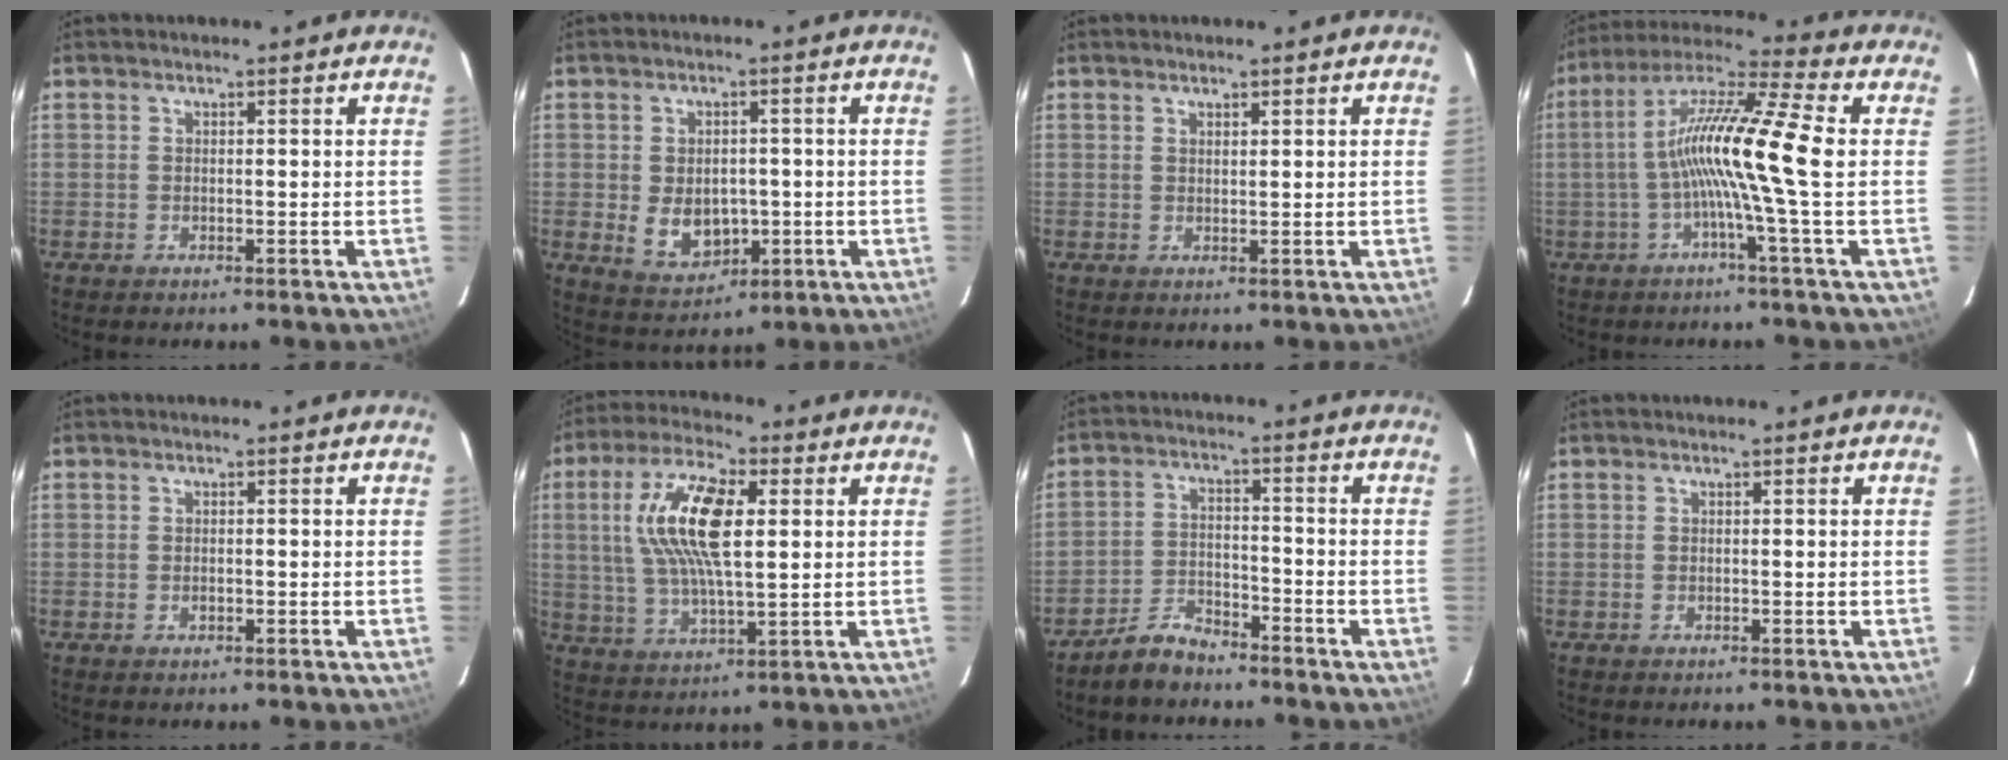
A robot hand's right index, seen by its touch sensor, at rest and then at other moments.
{"total": 8.0, "force": [-1.4, 5.8, 5.3], "torque": [-0.107, -0.010, -0.002]}
{"total": 0.9, "force": [0.8, 0.2, 0.4], "torque": [-0.007, 0.001, 0.014]}
{"total": 13.4, "force": [-1.1, -1.0, 13.3], "torque": [-0.254, 0.018, -0.028]}
{"total": 0.9, "force": [-0.3, 0.6, 0.5], "torque": [-0.009, 0.000, -0.003]}
{"total": 15.0, "force": [3.4, 5.6, 13.6], "torque": [-0.263, 0.015, 0.063]}
{"total": 5.7, "force": [-4.9, 2.4, 1.6], "torque": [-0.045, 0.015, -0.088]}
{"total": 0.0}